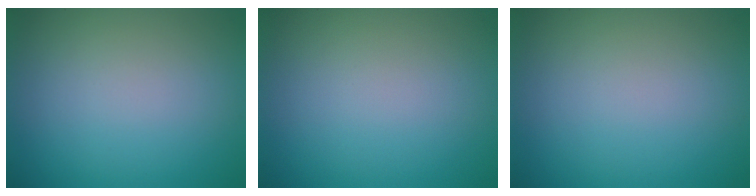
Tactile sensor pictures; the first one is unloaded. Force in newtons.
{"total": 0.0}
{"total": 0.0}